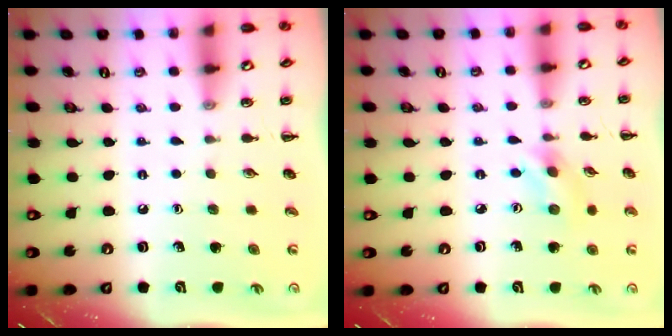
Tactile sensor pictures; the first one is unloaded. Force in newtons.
{"total": 2.7, "press": 2.6, "slide": 0.6}